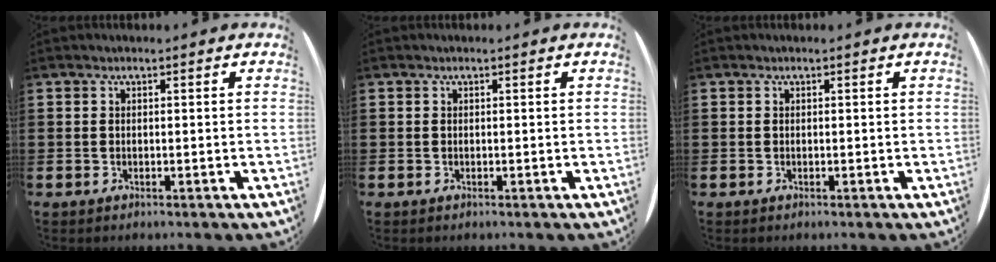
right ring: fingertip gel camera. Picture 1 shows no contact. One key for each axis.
{"total": 0.0}
{"total": 0.0}